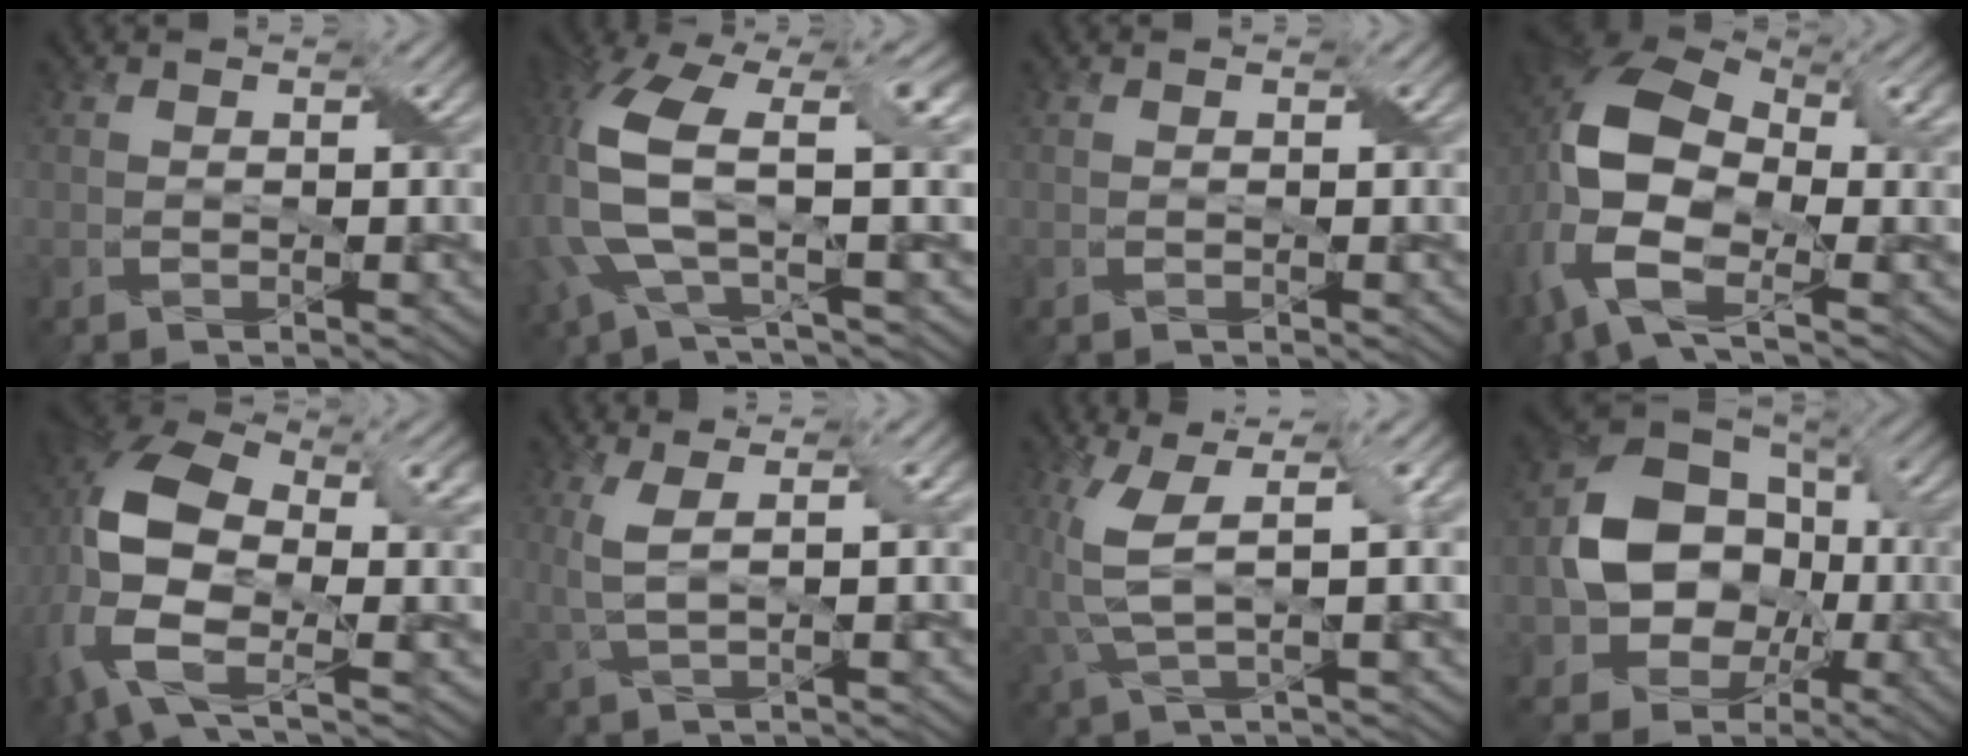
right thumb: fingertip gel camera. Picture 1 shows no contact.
{"total": 11.6, "force": [0.6, 4.2, 10.8], "torque": [-0.250, -0.003, 0.002]}
{"total": 0.0}
{"total": 15.7, "force": [-1.8, 9.8, 12.2], "torque": [-0.276, -0.016, -0.034]}
{"total": 14.9, "force": [-0.6, 8.8, 12.1], "torque": [-0.271, -0.013, -0.021]}
{"total": 4.1, "force": [1.2, 1.0, 3.8], "torque": [-0.086, 0.005, 0.020]}
{"total": 7.5, "force": [0.9, 2.3, 7.1], "torque": [-0.169, 0.008, 0.015]}
{"total": 12.9, "force": [-1.7, 10.3, 7.6], "torque": [-0.140, -0.006, -0.042]}